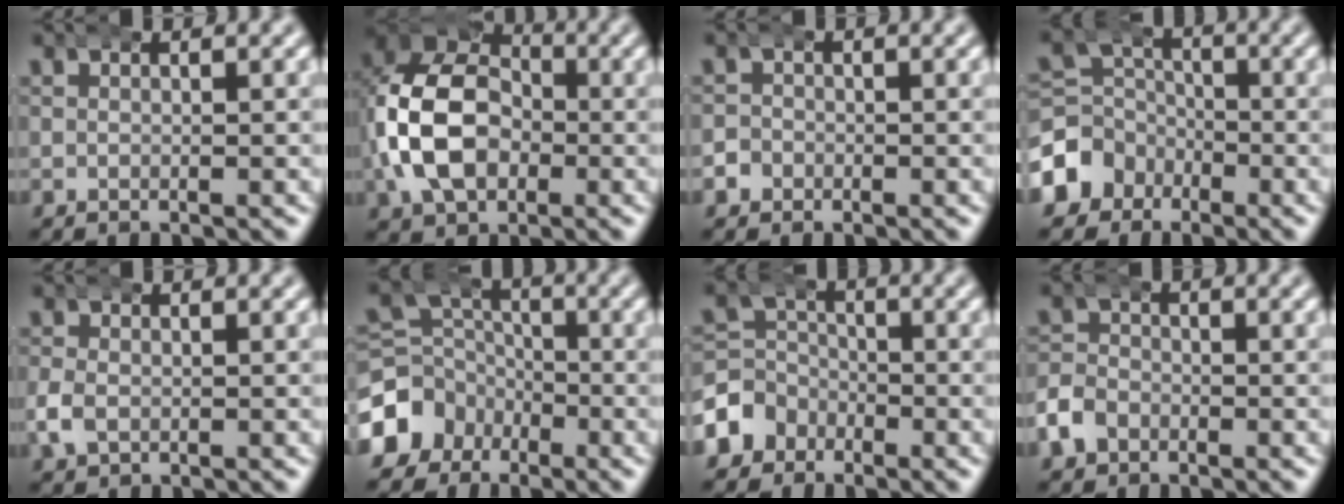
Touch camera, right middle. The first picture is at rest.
{"total": 12.3, "force": [0.5, 10.3, 6.8], "torque": [-0.138, -0.004, -0.003]}
{"total": 2.9, "force": [-1.3, 2.6, 0.1], "torque": [-0.009, -0.005, -0.032]}
{"total": 7.0, "force": [-2.7, 6.2, 1.7], "torque": [-0.042, -0.024, -0.049]}
{"total": 2.0, "force": [-0.6, 1.6, 1.0], "torque": [-0.030, 0.002, -0.012]}
{"total": 8.4, "force": [-2.8, 7.6, 2.5], "torque": [-0.055, -0.031, -0.050]}
{"total": 5.5, "force": [-2.5, 4.8, 1.2], "torque": [-0.034, -0.016, -0.045]}
{"total": 3.2, "force": [-1.8, 2.6, 0.7], "torque": [-0.017, 0.002, -0.041]}